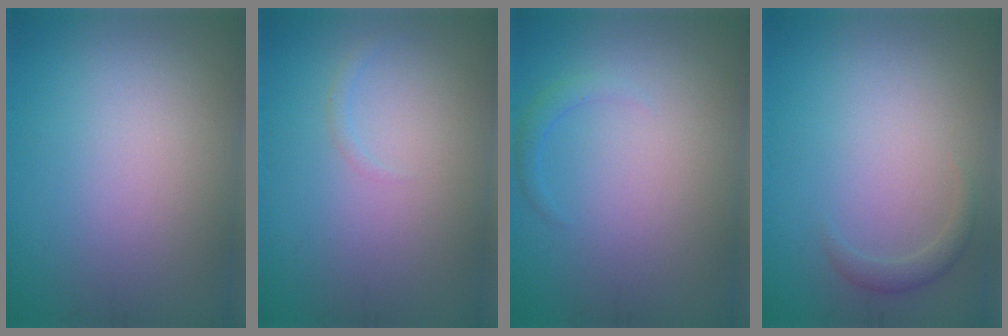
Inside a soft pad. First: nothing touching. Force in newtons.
{"total": 0.6, "press": 0.6, "slide": 0.1}
{"total": 1.1, "press": 1.1, "slide": 0.1}
{"total": 1.2, "press": 1.2, "slide": 0.1}